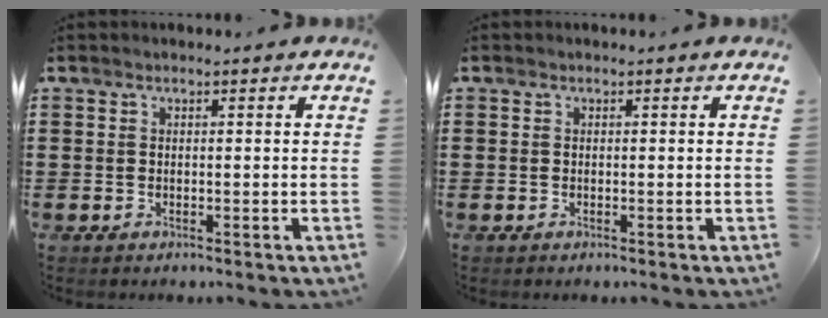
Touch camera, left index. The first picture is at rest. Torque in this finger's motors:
{"motor_torque": [0.00, 0.00, 0.00, 0.00]}